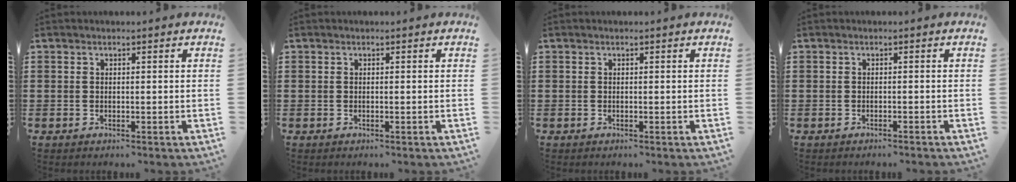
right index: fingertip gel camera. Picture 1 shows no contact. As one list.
[{"total": 0.0}, {"total": 0.0}, {"total": 0.6, "force": [-0.6, 0.0, 0.1], "torque": [-0.004, -0.002, -0.012]}]